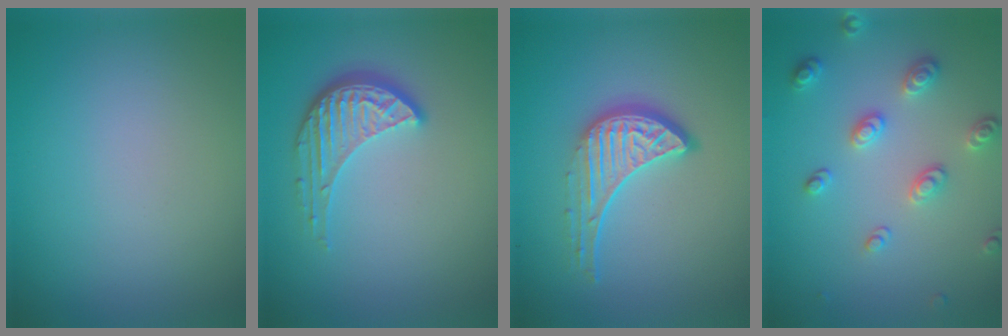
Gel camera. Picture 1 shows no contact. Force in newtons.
{"total": 4.1, "press": 3.1, "slide": 2.7}
{"total": 4.6, "press": 3.3, "slide": 3.3}
{"total": 2.9, "press": 2.7, "slide": 1.0}